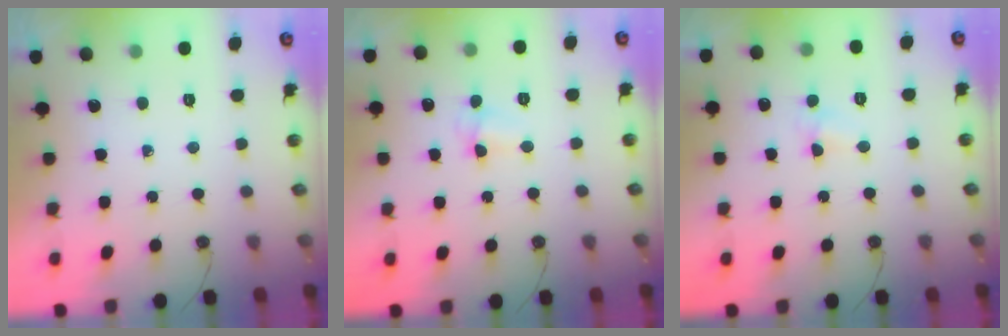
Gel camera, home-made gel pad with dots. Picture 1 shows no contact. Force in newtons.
{"total": 3.2, "press": 3.1, "slide": 0.7}
{"total": 3.7, "press": 3.6, "slide": 0.6}